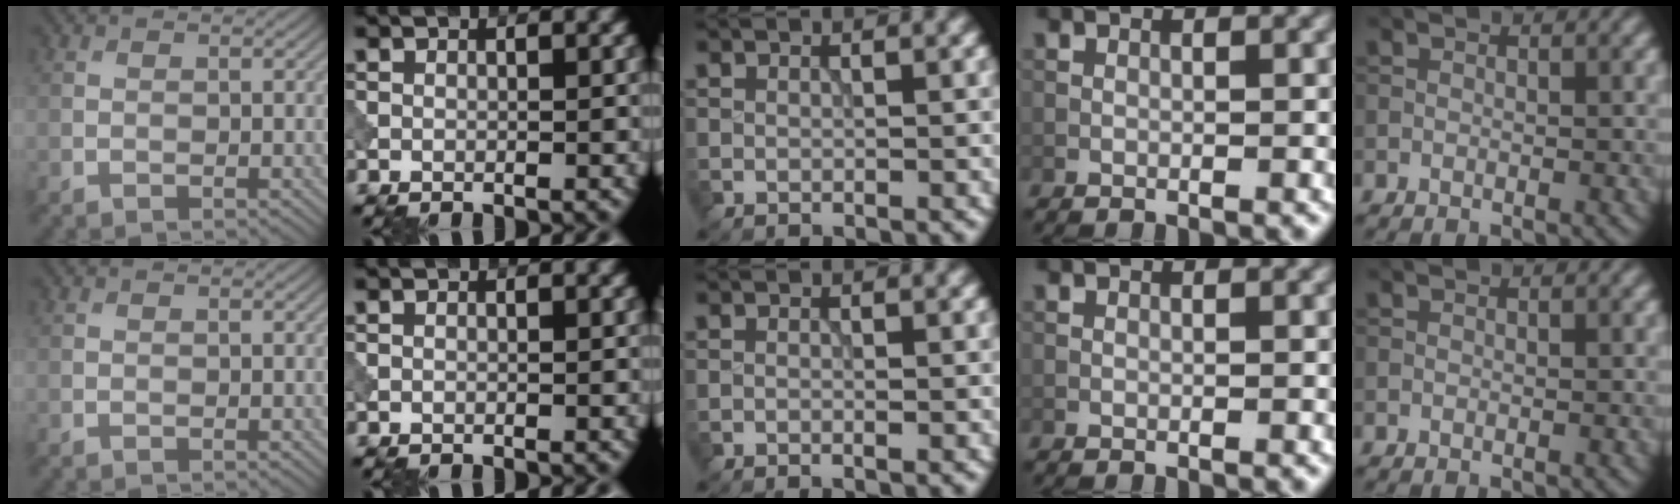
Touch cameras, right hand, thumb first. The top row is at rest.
{}